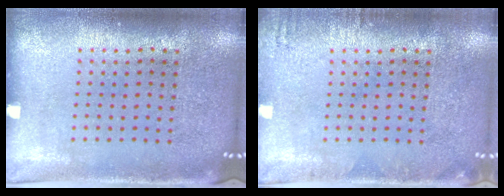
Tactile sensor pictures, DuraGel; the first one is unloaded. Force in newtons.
{"total": 1.0, "press": 1.0, "slide": 0.2}